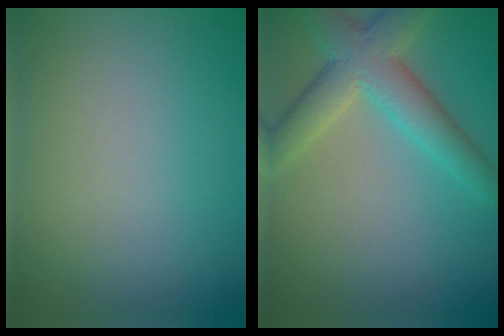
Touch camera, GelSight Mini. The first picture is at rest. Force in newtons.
{"total": 5.5, "press": 5.4, "slide": 0.3}